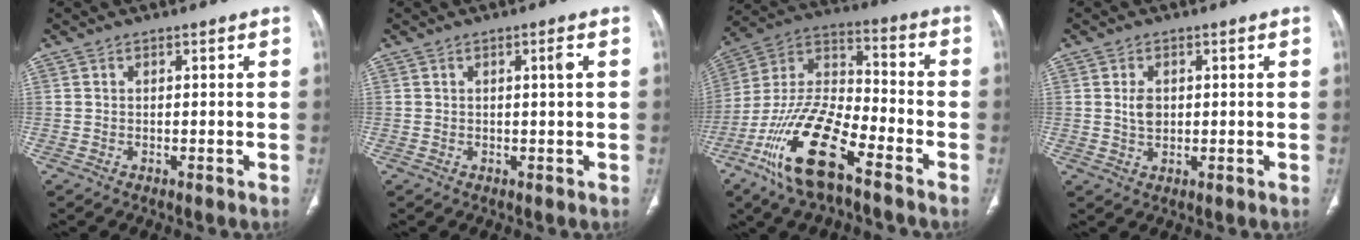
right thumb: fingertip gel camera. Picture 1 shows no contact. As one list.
[{"total": 1.8, "force": [0.2, 0.2, 1.8], "torque": [-0.033, 0.001, 0.004]}, {"total": 18.4, "force": [-10.6, 6.4, 13.6], "torque": [-0.265, 0.057, -0.204]}, {"total": 3.1, "force": [0.5, 2.1, 2.2], "torque": [-0.034, -0.003, 0.012]}]